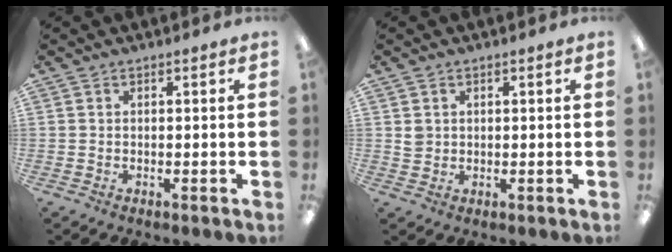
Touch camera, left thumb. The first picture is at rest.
{"total": 2.2, "force": [0.5, 2.0, 0.7], "torque": [-0.008, -0.001, 0.006]}